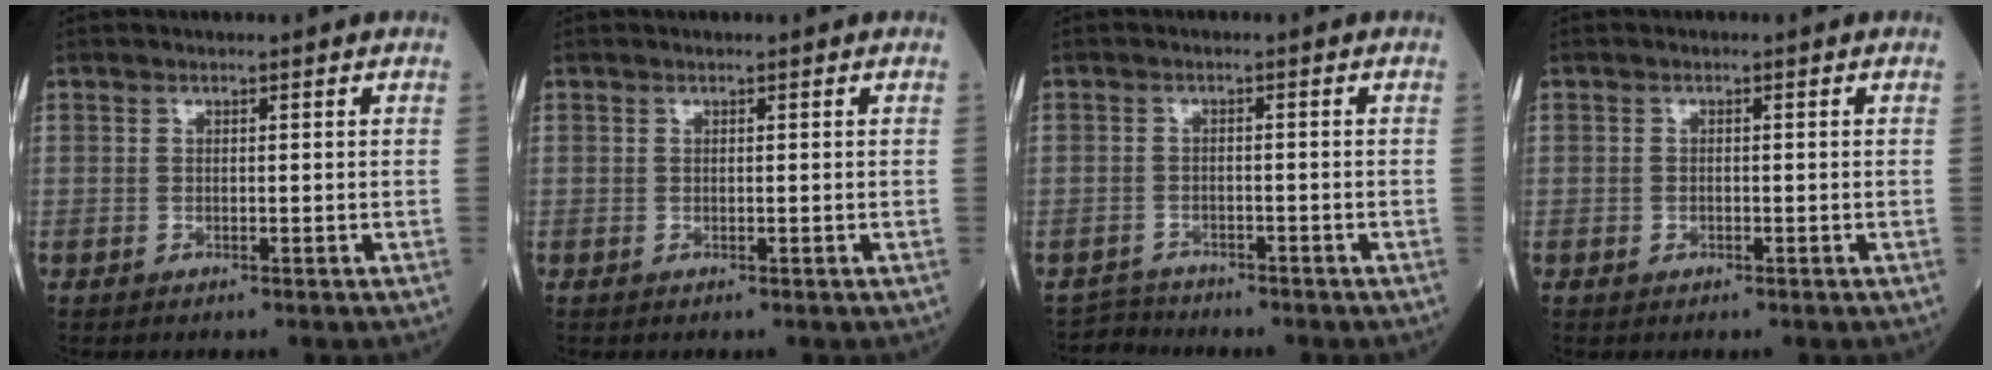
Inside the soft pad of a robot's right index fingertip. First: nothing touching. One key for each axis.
{"total": 0.0}
{"total": 3.9, "fx": -3.5, "fy": 1.5, "fz": -0.9, "tx": 0.012, "ty": -0.005, "tz": -0.062}
{"total": 1.1, "fx": -0.4, "fy": 0.9, "fz": 0.6, "tx": -0.022, "ty": 0.006, "tz": -0.005}